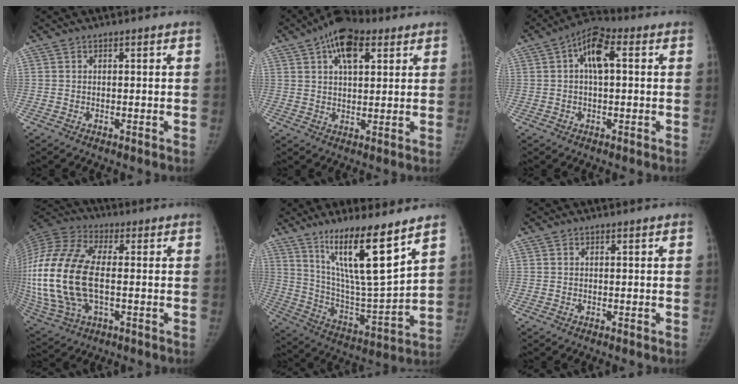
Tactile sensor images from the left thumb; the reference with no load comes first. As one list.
[{"total": 10.8, "force": [5.1, 5.7, 7.6], "torque": [-0.101, 0.000, 0.077]}, {"total": 7.9, "force": [1.5, 3.9, 6.6], "torque": [-0.107, 0.024, 0.014]}, {"total": 26.2, "force": [-1.6, 14.2, 22.0], "torque": [-0.532, 0.001, -0.019]}, {"total": 18.2, "force": [11.6, 2.4, 13.8], "torque": [-0.223, -0.076, 0.215]}, {"total": 0.0}]